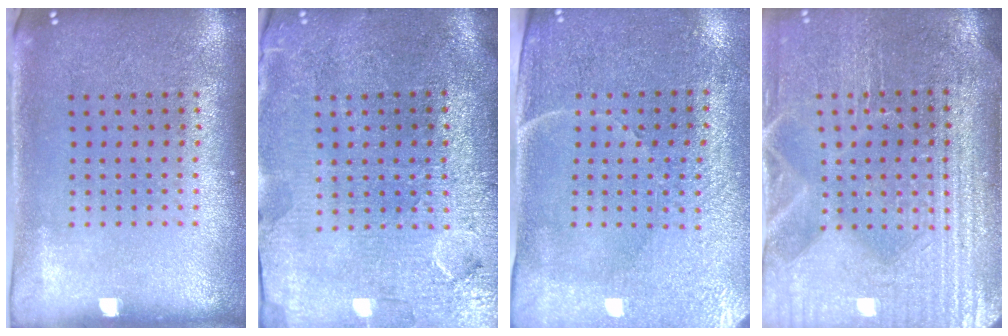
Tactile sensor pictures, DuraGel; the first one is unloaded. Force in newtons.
{"total": 3.8, "press": 3.4, "slide": 1.6}
{"total": 3.3, "press": 3.1, "slide": 1.1}
{"total": 4.1, "press": 3.9, "slide": 1.4}